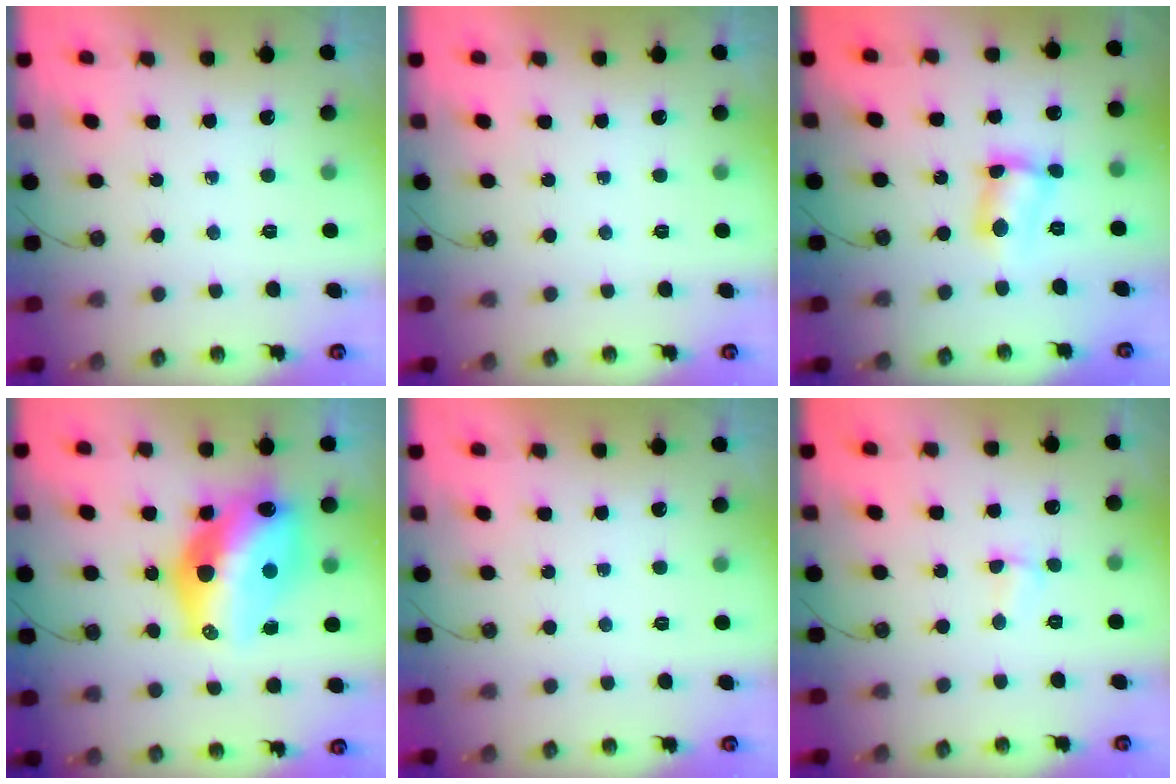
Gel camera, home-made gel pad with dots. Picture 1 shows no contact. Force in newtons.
{"total": 0.0}
{"total": 7.1, "press": 7.0, "slide": 0.4}
{"total": 20.7, "press": 20.4, "slide": 3.8}
{"total": 0.0}
{"total": 2.3, "press": 1.9, "slide": 1.4}